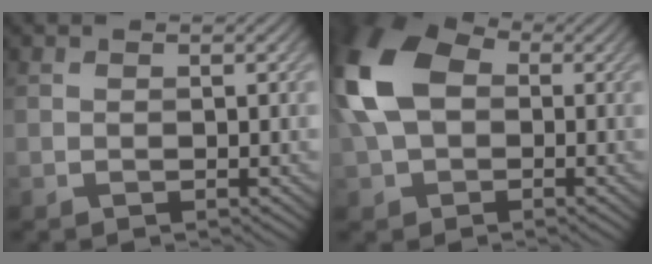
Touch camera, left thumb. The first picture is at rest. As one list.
[{"total": 12.3, "force": [0.8, 8.4, 8.8], "torque": [-0.225, 0.011, 0.001]}]